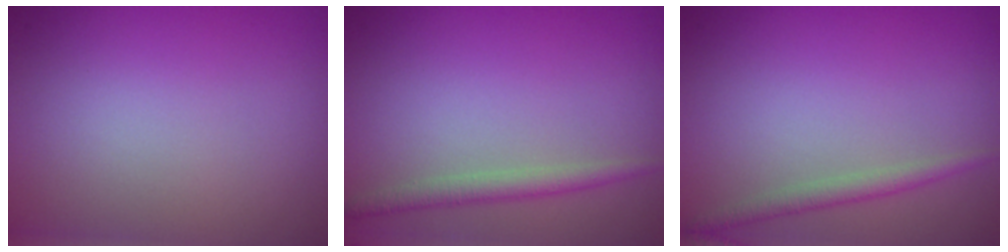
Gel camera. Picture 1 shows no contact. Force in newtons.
{"total": 1.9, "press": 1.9, "slide": 0.0}
{"total": 1.6, "press": 1.6, "slide": 0.0}